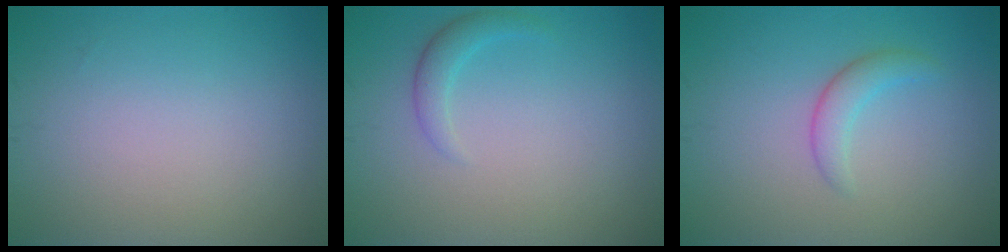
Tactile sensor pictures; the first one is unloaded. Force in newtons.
{"total": 1.5, "press": 1.5, "slide": 0.2}
{"total": 1.9, "press": 1.9, "slide": 0.1}